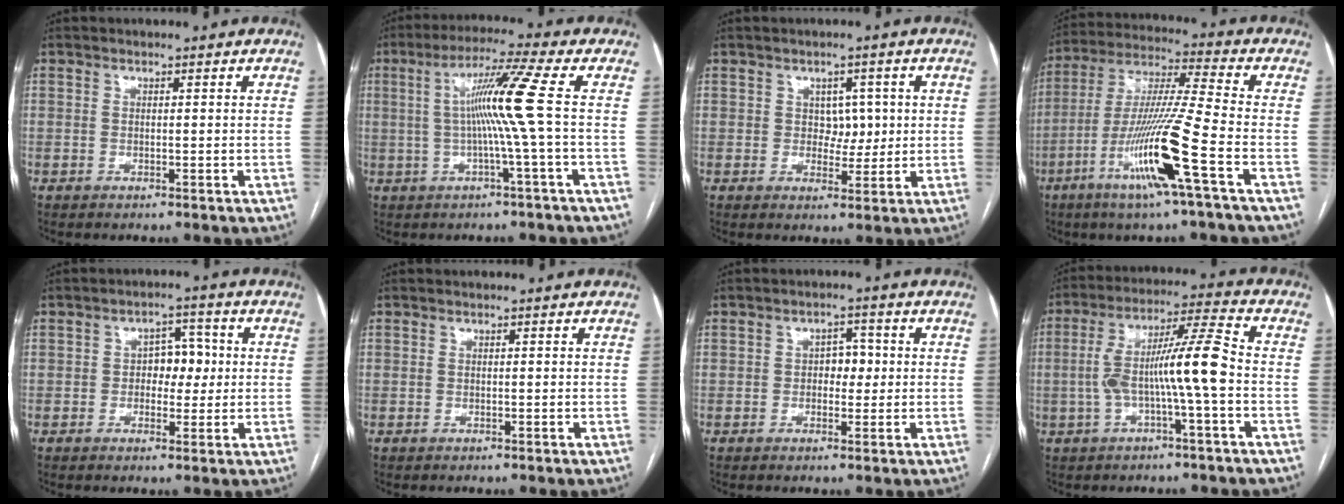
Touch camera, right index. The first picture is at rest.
{"total": 9.2, "force": [0.3, -2.3, 8.9], "torque": [-0.157, 0.011, 0.012]}
{"total": 4.0, "force": [0.7, 2.8, 2.7], "torque": [-0.027, 0.004, 0.014]}
{"total": 15.7, "force": [-6.4, -1.3, 14.2], "torque": [-0.285, -0.017, -0.124]}
{"total": 5.1, "force": [0.1, 3.3, 3.9], "torque": [-0.049, 0.016, 0.003]}
{"total": 0.0}
{"total": 3.4, "force": [0.1, 2.2, 2.6], "torque": [-0.030, 0.011, 0.002]}
{"total": 10.8, "force": [-1.6, -0.1, 10.7], "torque": [-0.199, 0.027, -0.032]}